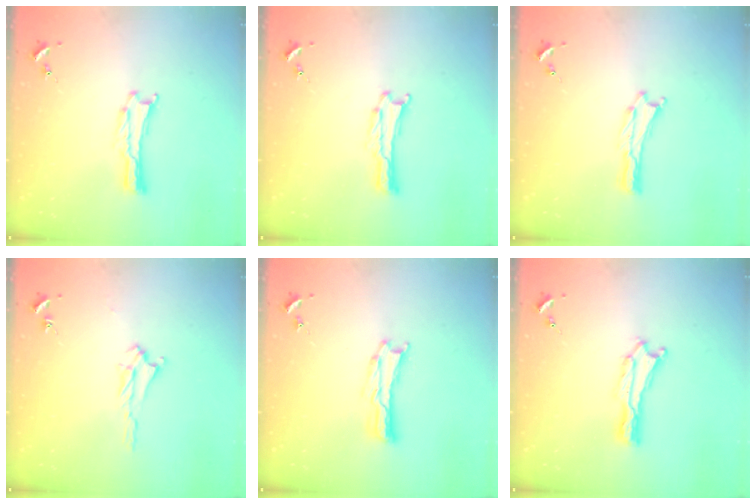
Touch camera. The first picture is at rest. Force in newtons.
{"total": 0.0}
{"total": 0.0}
{"total": 2.4, "press": 2.4, "slide": 0.5}
{"total": 0.0}
{"total": 0.7, "press": 0.7, "slide": 0.1}